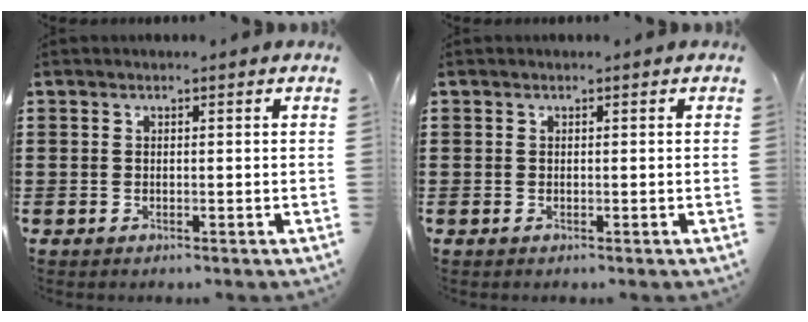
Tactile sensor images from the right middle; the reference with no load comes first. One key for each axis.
{"total": 0.0}